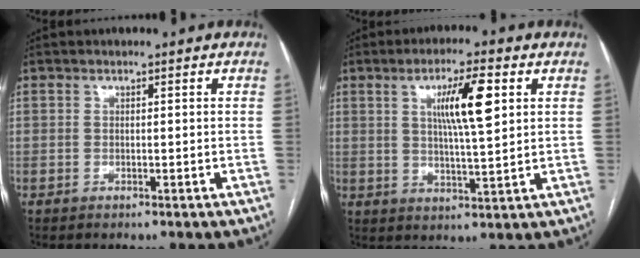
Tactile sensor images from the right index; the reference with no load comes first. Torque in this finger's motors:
{"motor_torque": [1.02, 0.80, 0.61, 0.09]}